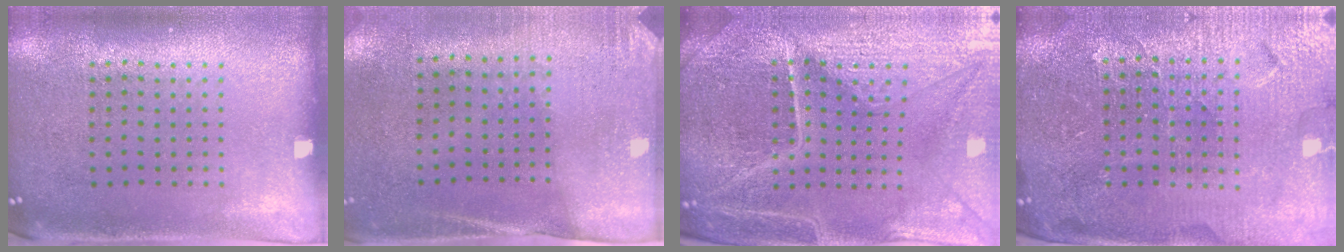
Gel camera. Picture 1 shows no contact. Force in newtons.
{"total": 2.7, "press": 2.4, "slide": 1.3}
{"total": 5.4, "press": 5.0, "slide": 2.0}
{"total": 4.6, "press": 4.3, "slide": 1.5}